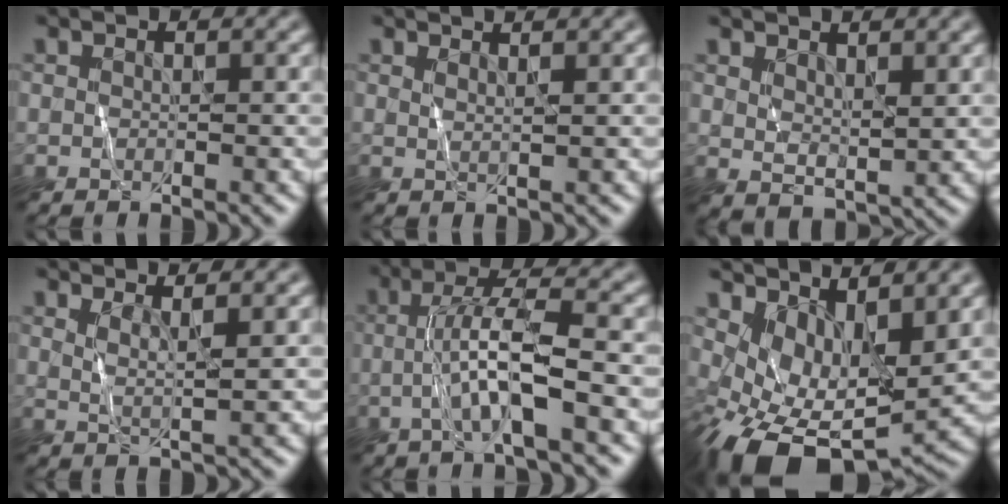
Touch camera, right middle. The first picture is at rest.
{"total": 1.9, "force": [1.4, 0.6, 1.2], "torque": [-0.008, 0.004, 0.004]}
{"total": 2.6, "force": [1.7, 1.3, 1.6], "torque": [-0.035, -0.007, 0.038]}
{"total": 1.9, "force": [1.2, 0.4, 1.5], "torque": [-0.023, -0.005, 0.018]}
{"total": 5.3, "force": [-1.2, 0.7, 5.1], "torque": [-0.095, 0.016, -0.029]}
{"total": 9.9, "force": [-0.3, 6.0, 7.9], "torque": [-0.141, -0.029, 0.011]}